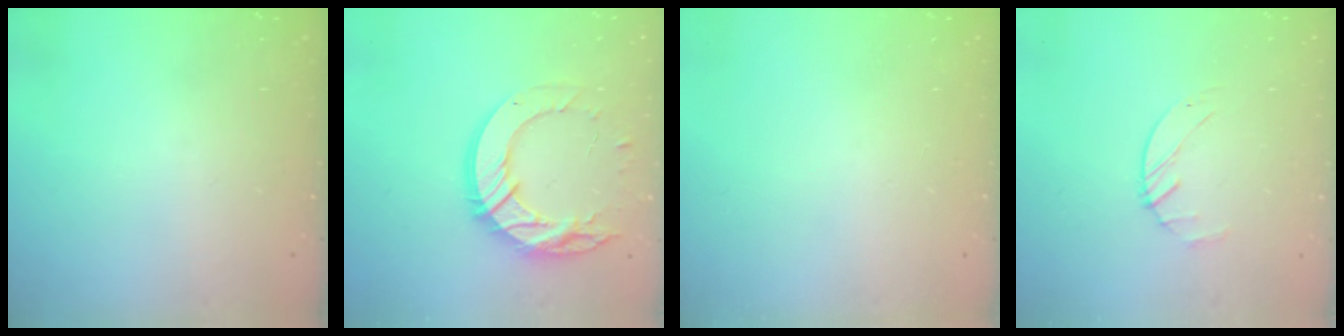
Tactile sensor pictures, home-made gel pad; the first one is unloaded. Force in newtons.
{"total": 16.4, "press": 16.4, "slide": 1.4}
{"total": 0.0}
{"total": 1.9, "press": 1.9, "slide": 0.3}